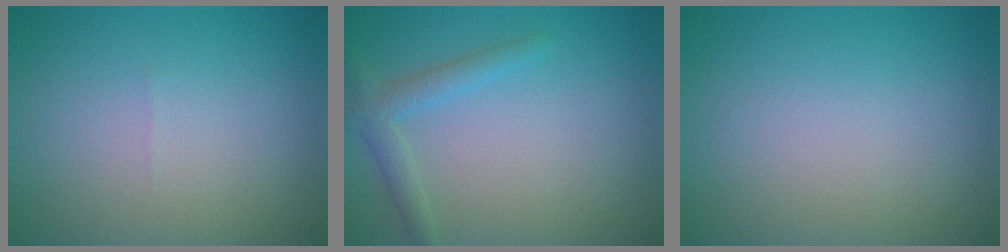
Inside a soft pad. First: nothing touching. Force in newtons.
{"total": 2.1, "press": 2.1, "slide": 0.1}
{"total": 0.0}